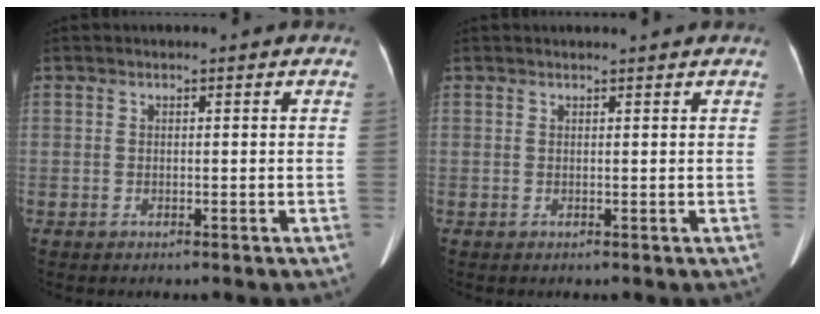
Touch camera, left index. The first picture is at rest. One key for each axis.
{"total": 1.8, "fx": 1.7, "fy": -0.2, "fz": 0.4, "tx": -0.005, "ty": 0.011, "tz": 0.024}